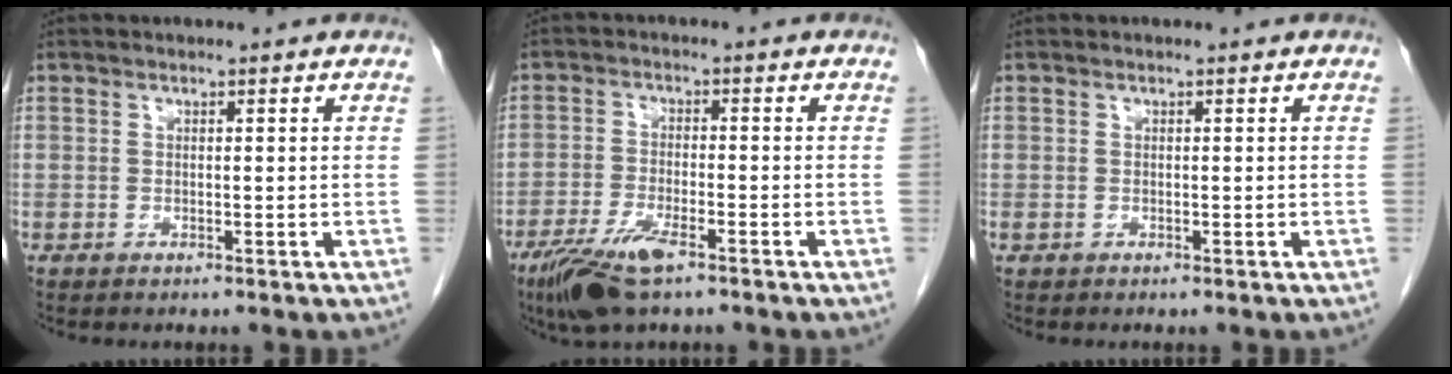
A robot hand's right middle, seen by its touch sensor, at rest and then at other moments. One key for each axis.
{"total": 7.7, "fx": -5.0, "fy": 1.7, "fz": 5.6, "tx": -0.111, "ty": -0.014, "tz": -0.088}
{"total": 0.0}